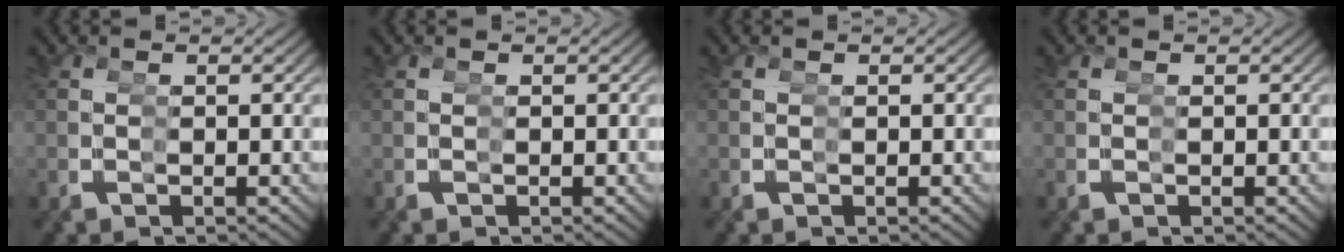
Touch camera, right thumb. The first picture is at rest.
{"total": 0.0}
{"total": 0.0}
{"total": 0.0}